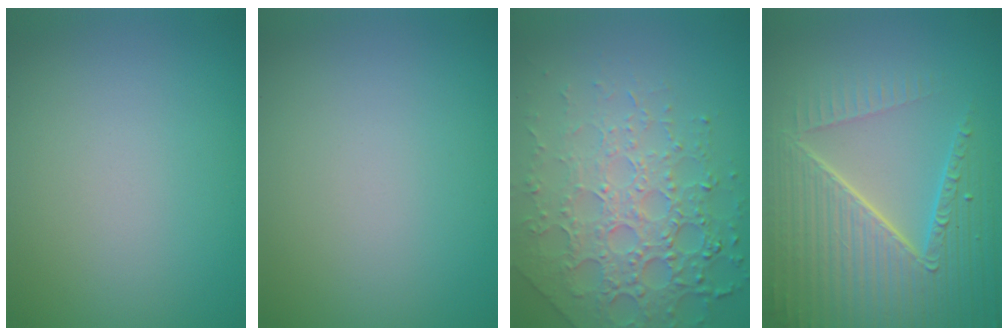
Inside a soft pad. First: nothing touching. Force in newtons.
{"total": 0.0}
{"total": 8.0, "press": 5.6, "slide": 5.8}
{"total": 9.0, "press": 6.0, "slide": 6.8}